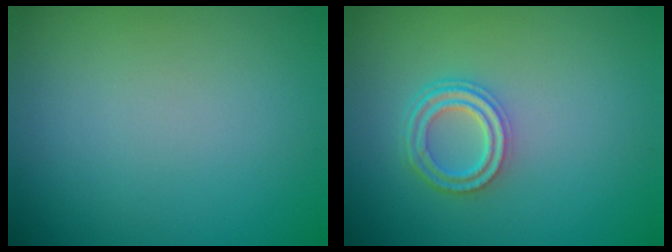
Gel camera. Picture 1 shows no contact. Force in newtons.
{"total": 3.4, "press": 2.6, "slide": 2.1}